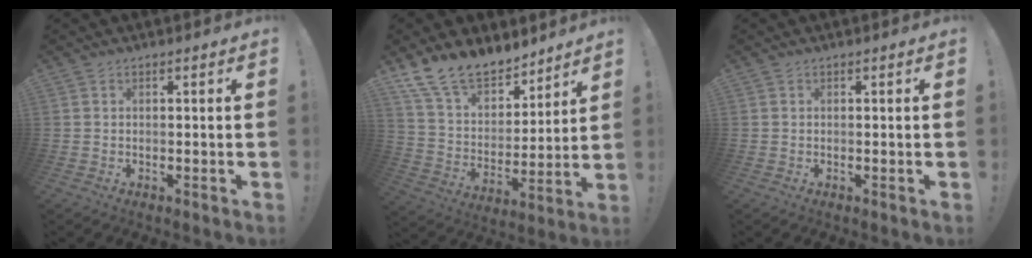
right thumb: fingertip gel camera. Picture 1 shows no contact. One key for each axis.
{"total": 14.8, "fx": 12.4, "fy": 6.8, "fz": 4.7, "tx": -0.105, "ty": -0.091, "tz": 0.236}
{"total": 0.0}